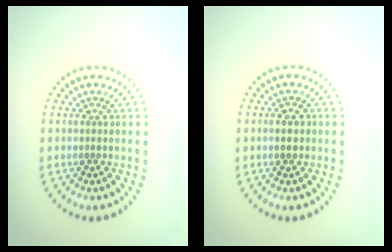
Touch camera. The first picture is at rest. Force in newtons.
{"total": 1.4, "press": 1.4, "slide": 0.0}